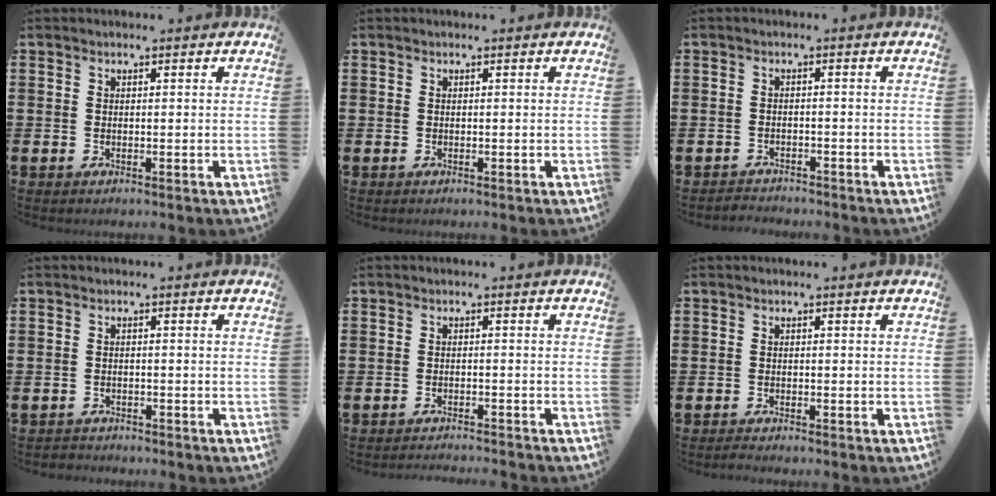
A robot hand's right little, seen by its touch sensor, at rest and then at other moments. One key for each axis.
{"total": 0.0}
{"total": 1.4, "fx": -1.4, "fy": 0.1, "fz": -0.3, "tx": 0.000, "ty": 0.005, "tz": -0.031}
{"total": 0.7, "fx": -0.7, "fy": 0.1, "fz": -0.1, "tx": 0.000, "ty": 0.001, "tz": -0.016}
{"total": 1.2, "fx": -1.1, "fy": -0.2, "fz": 0.0, "tx": -0.001, "ty": 0.002, "tz": -0.024}
{"total": 0.7, "fx": -0.6, "fy": 0.0, "fz": 0.3, "tx": -0.006, "ty": -0.002, "tz": -0.012}